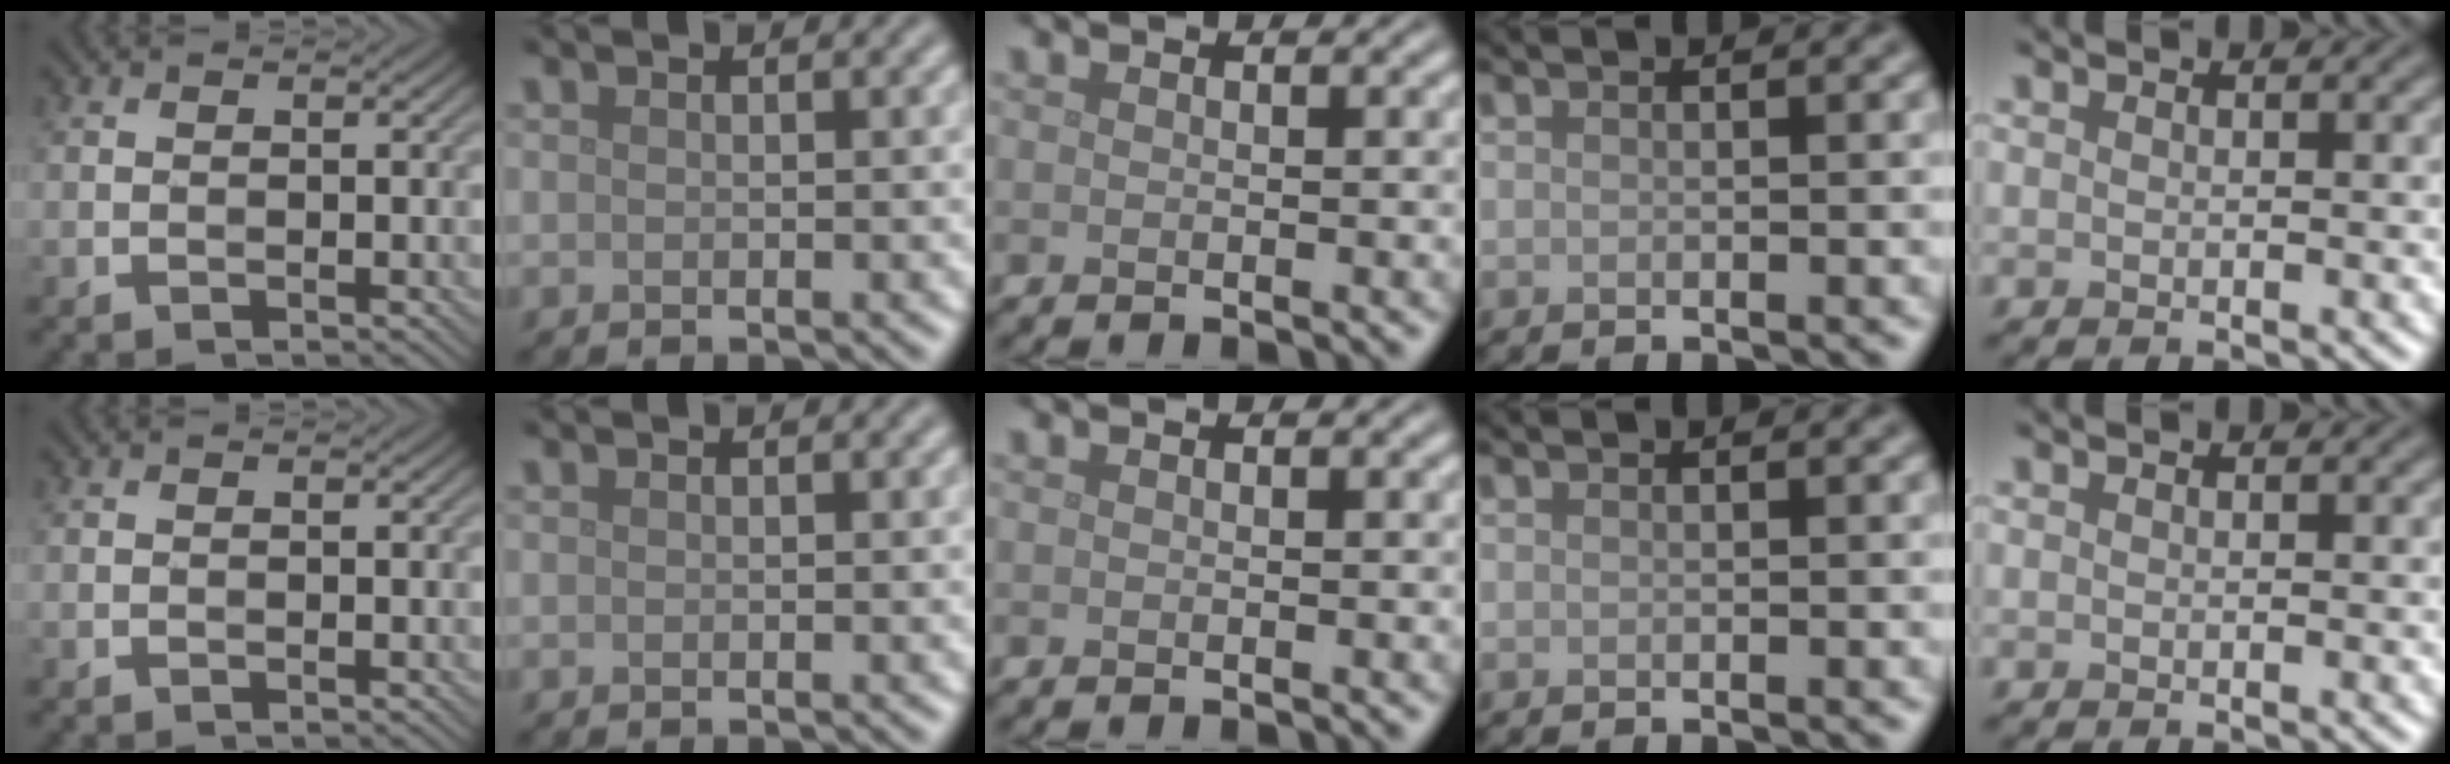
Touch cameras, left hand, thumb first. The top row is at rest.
{}